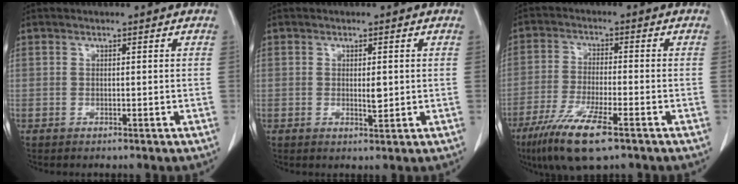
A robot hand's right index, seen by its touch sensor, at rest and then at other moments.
{"total": 1.9, "force": [0.2, 0.7, 1.8], "torque": [-0.029, -0.003, 0.005]}
{"total": 10.1, "force": [-6.2, 1.4, 7.9], "torque": [-0.154, -0.025, -0.107]}